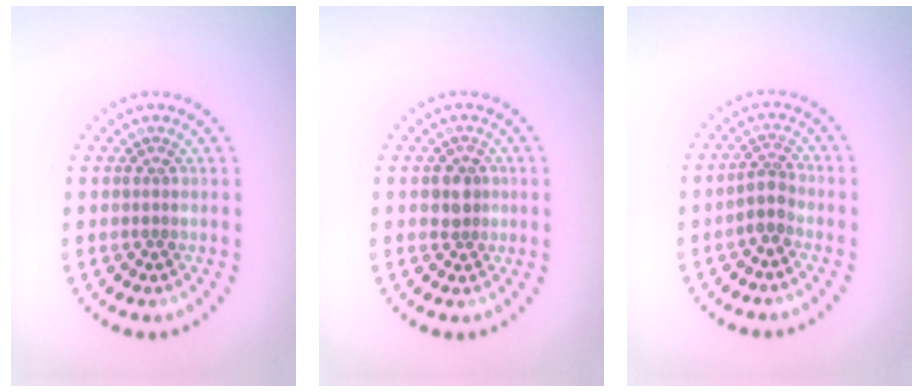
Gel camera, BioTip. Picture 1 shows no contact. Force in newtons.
{"total": 1.9, "press": 1.7, "slide": 0.8}
{"total": 1.8, "press": 1.5, "slide": 1.0}